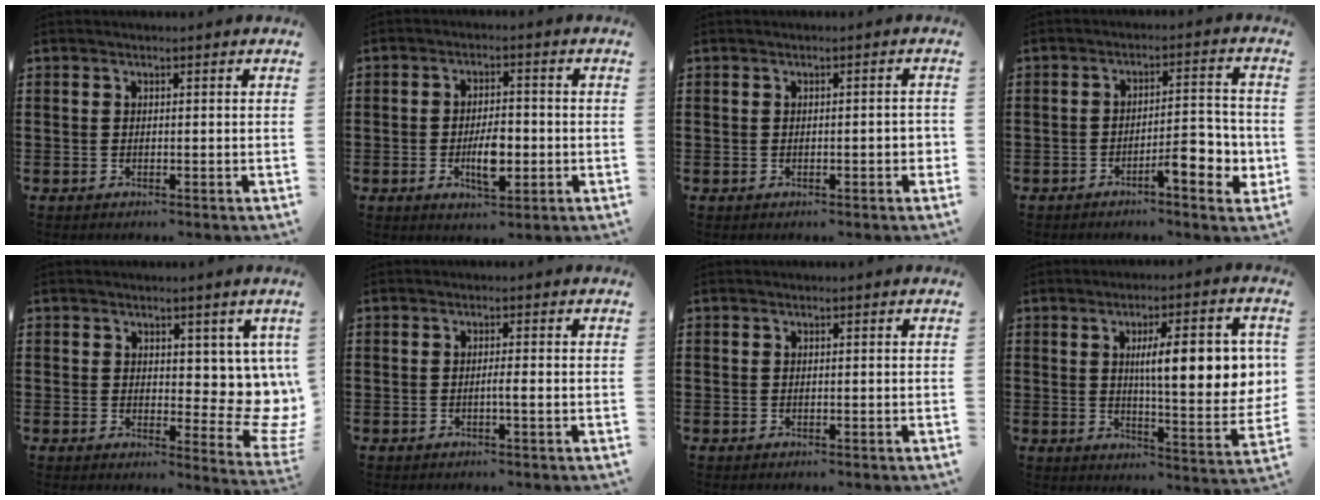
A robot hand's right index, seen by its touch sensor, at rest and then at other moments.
{"total": 5.8, "force": [-1.3, 2.4, 5.1], "torque": [-0.108, 0.000, -0.029]}
{"total": 1.6, "force": [-0.4, 0.4, 1.5], "torque": [-0.025, -0.001, -0.006]}
{"total": 6.6, "force": [-3.2, 1.7, 5.5], "torque": [-0.071, -0.003, -0.056]}
{"total": 5.6, "force": [2.6, 3.8, 3.2], "torque": [-0.043, -0.017, 0.047]}
{"total": 1.5, "force": [-0.5, -0.3, 1.4], "torque": [-0.023, -0.005, -0.011]}
{"total": 0.0}
{"total": 11.4, "force": [2.4, 2.8, 10.8], "torque": [-0.169, -0.001, 0.032]}